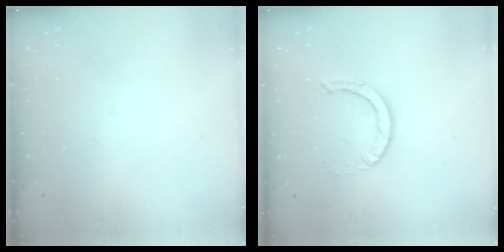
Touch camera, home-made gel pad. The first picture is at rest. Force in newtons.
{"total": 2.9, "press": 2.9, "slide": 0.2}